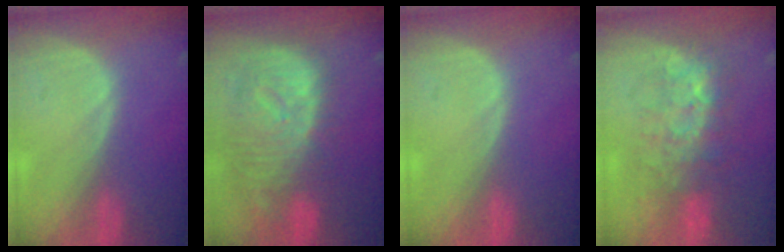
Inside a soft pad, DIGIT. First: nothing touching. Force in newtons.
{"total": 12.4, "press": 10.8, "slide": 6.2}
{"total": 0.0}
{"total": 7.9, "press": 7.7, "slide": 1.6}